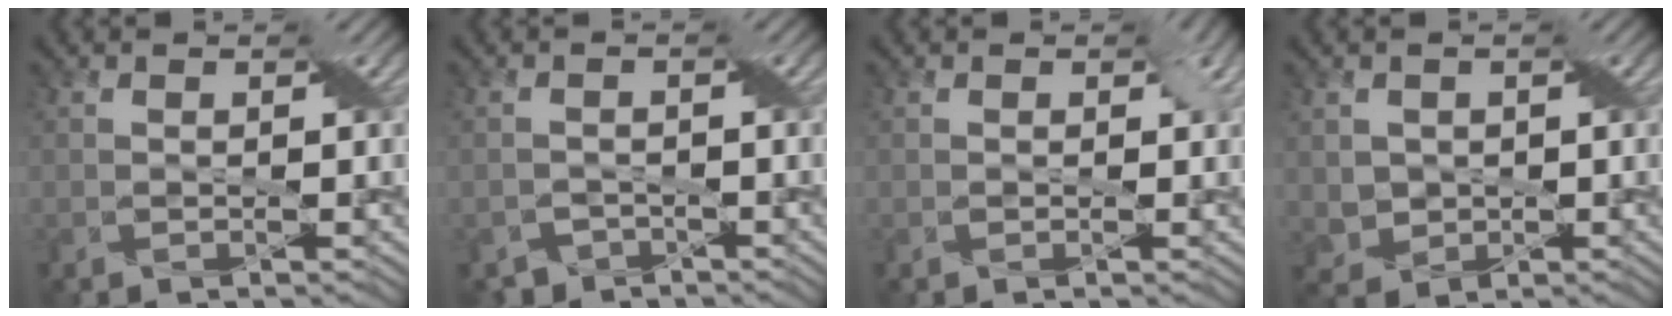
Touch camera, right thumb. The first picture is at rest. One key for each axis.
{"total": 2.5, "fx": -2.2, "fy": 1.2, "fz": 0.2, "tx": -0.001, "ty": -0.004, "tz": -0.040}
{"total": 1.5, "fx": 0.2, "fy": 1.2, "fz": 0.8, "tx": -0.017, "ty": -0.002, "tz": 0.001}
{"total": 2.6, "fx": 0.5, "fy": 2.5, "fz": 0.6, "tx": -0.029, "ty": -0.008, "tz": 0.010}